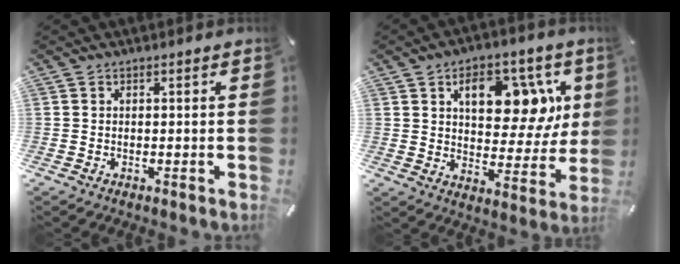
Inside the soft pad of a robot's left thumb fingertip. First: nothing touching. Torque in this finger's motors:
{"motor_torque": [1.17, 1.23, 1.81, -0.97, 0.44]}